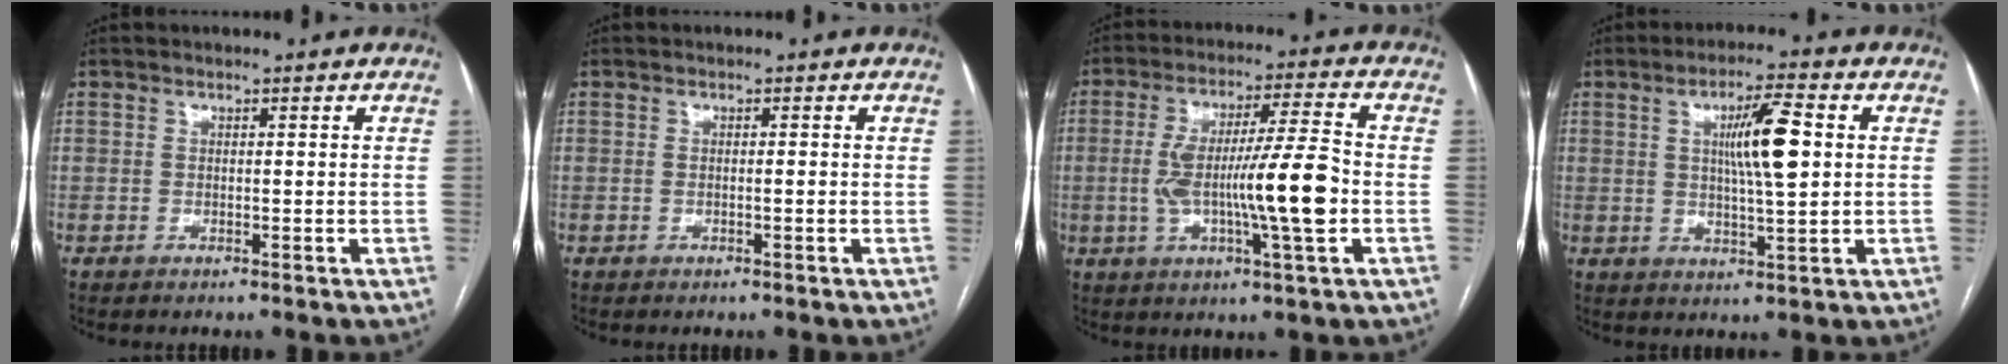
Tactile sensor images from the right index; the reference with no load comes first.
{"total": 0.7, "force": [-0.1, 0.1, 0.7], "torque": [-0.015, 0.000, 0.000]}
{"total": 13.5, "force": [-1.9, 0.7, 13.4], "torque": [-0.242, 0.006, -0.034]}
{"total": 8.5, "force": [1.7, 0.7, 8.3], "torque": [-0.142, 0.003, 0.029]}